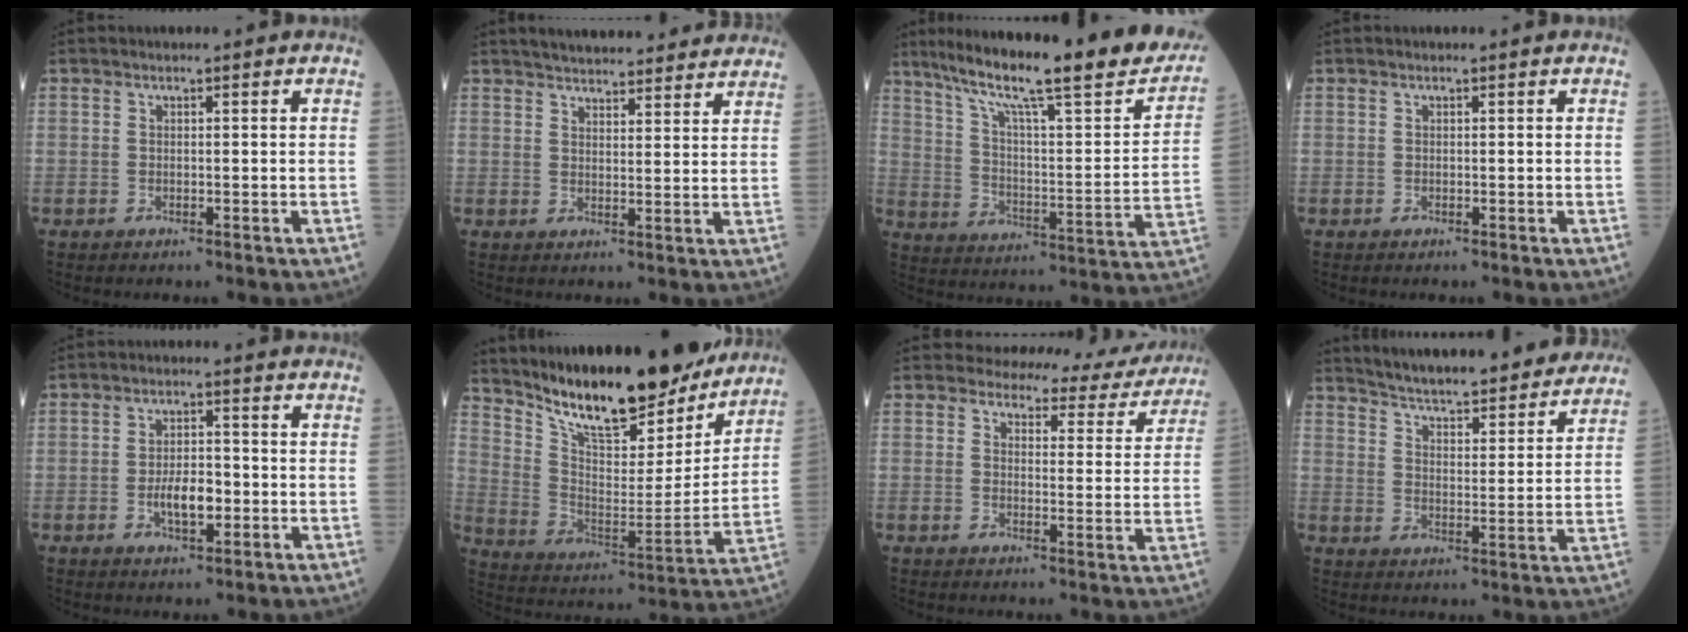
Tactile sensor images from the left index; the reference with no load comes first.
{"total": 16.6, "force": [15.2, 3.1, 6.0], "torque": [-0.072, 0.028, 0.195]}
{"total": 28.4, "force": [22.7, 2.9, 16.8], "torque": [-0.270, -0.025, 0.314]}
{"total": 0.0}
{"total": 5.1, "force": [-1.3, 2.1, 4.5], "torque": [-0.085, 0.002, -0.023]}
{"total": 21.8, "force": [18.7, 5.0, 10.0], "torque": [-0.167, -0.030, 0.294]}
{"total": 11.3, "force": [10.9, 2.9, 1.0], "torque": [0.006, -0.024, 0.106]}
{"total": 23.3, "force": [21.5, 2.8, 8.5], "torque": [-0.123, -0.028, 0.284]}